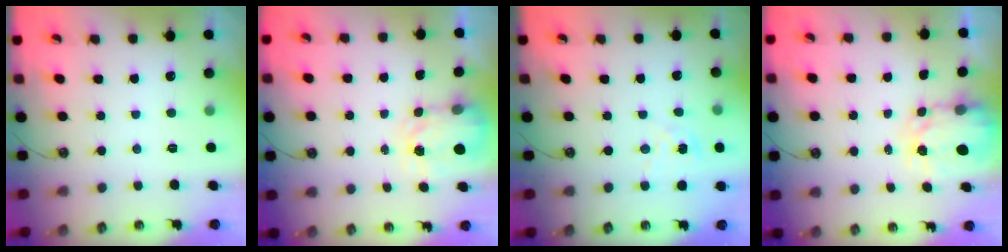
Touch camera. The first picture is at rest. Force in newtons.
{"total": 4.0, "press": 3.9, "slide": 0.6}
{"total": 2.9, "press": 2.8, "slide": 0.3}
{"total": 3.7, "press": 3.7, "slide": 0.3}